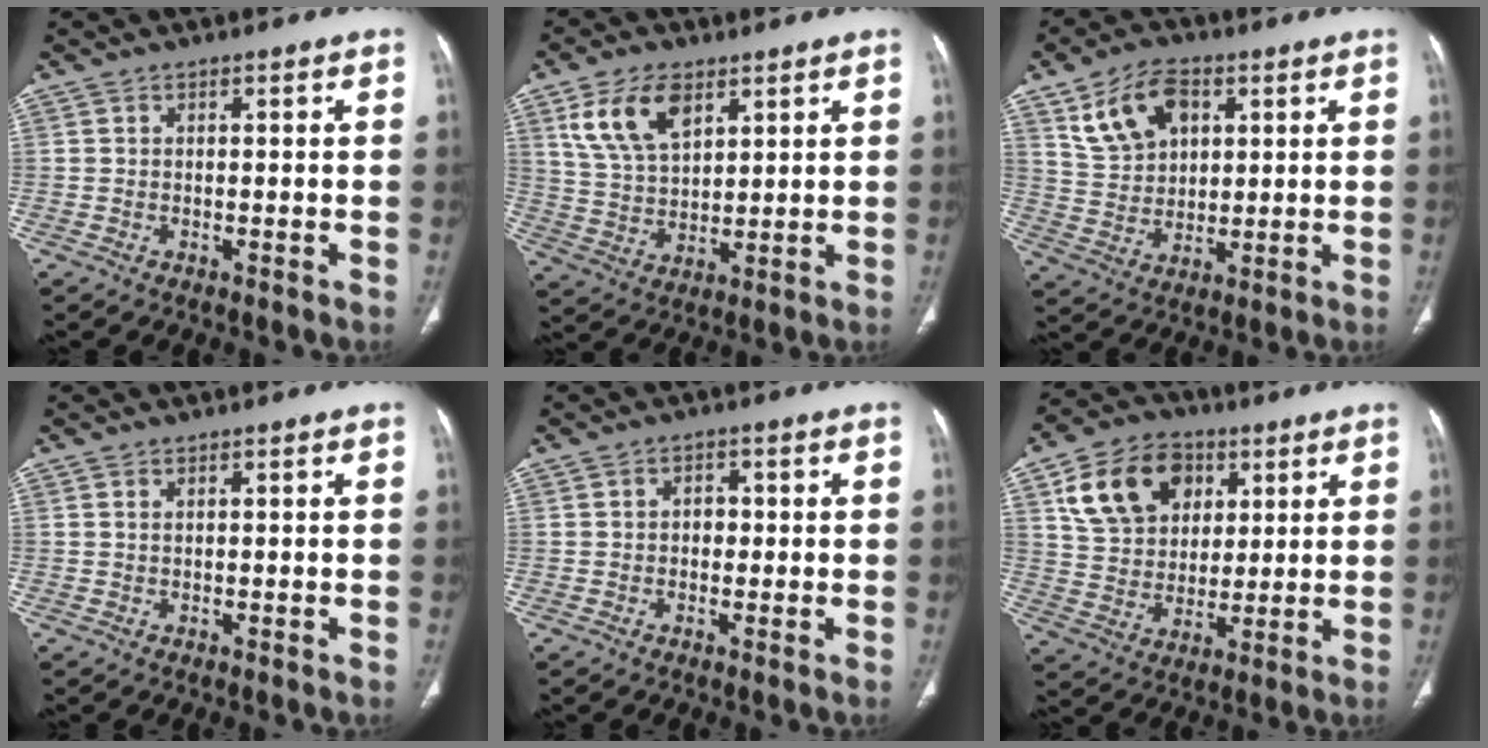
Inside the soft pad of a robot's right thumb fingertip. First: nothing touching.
{"total": 11.2, "force": [5.7, 6.2, 7.4], "torque": [-0.126, -0.018, 0.117]}
{"total": 11.2, "force": [5.0, 7.4, 6.8], "torque": [-0.100, -0.009, 0.100]}
{"total": 0.5, "force": [0.3, 0.2, 0.3], "torque": [-0.011, 0.003, 0.007]}
{"total": 2.4, "force": [0.1, 1.9, 1.5], "torque": [-0.010, 0.006, -0.002]}
{"total": 15.8, "force": [6.1, 11.8, 8.5], "torque": [-0.121, -0.005, 0.109]}